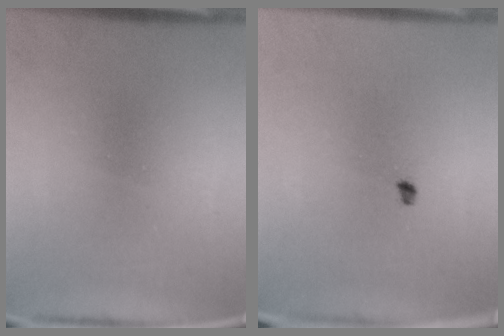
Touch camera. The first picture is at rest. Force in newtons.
{"total": 1.1}